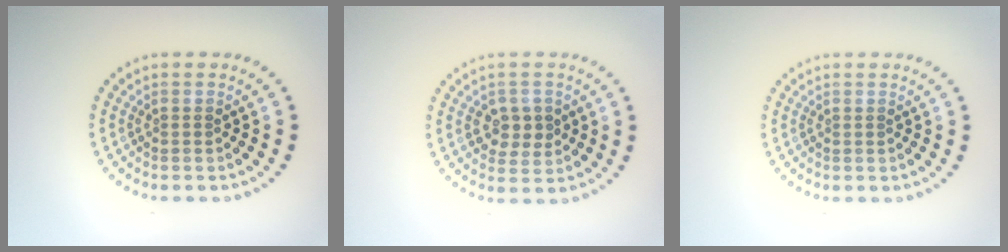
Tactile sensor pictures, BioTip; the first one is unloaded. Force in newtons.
{"total": 2.7, "press": 2.7, "slide": 0.5}
{"total": 0.0}